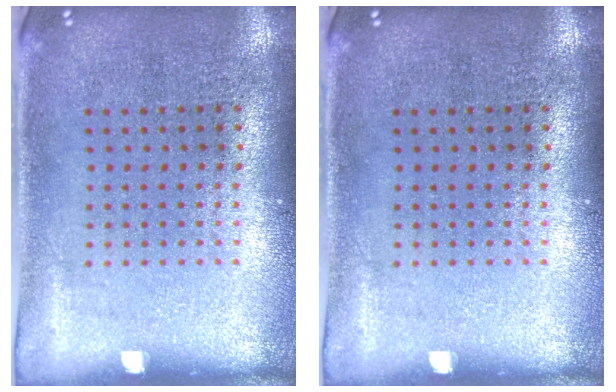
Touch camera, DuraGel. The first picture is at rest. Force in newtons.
{"total": 0.0}